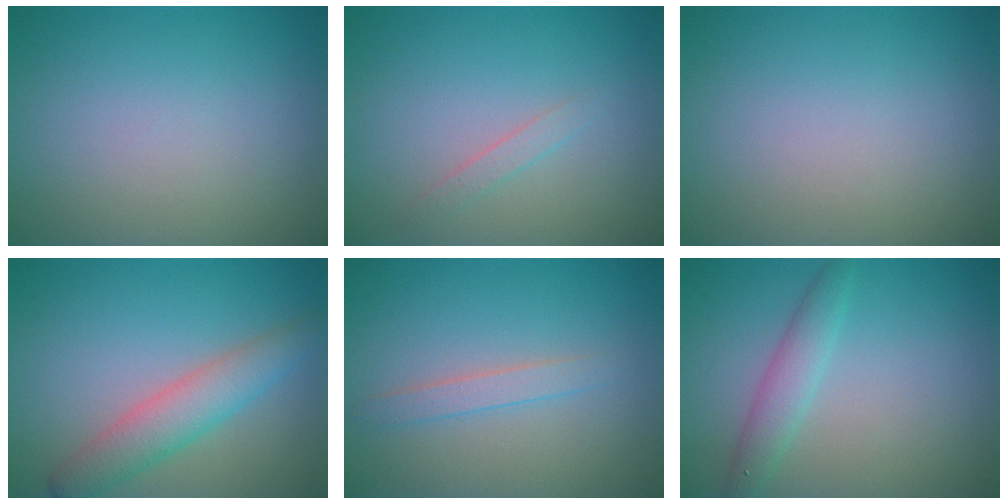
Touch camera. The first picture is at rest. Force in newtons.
{"total": 0.9, "press": 0.9, "slide": 0.1}
{"total": 0.0}
{"total": 4.0, "press": 4.0, "slide": 0.2}
{"total": 1.5, "press": 1.5, "slide": 0.1}
{"total": 2.5, "press": 2.5, "slide": 0.2}